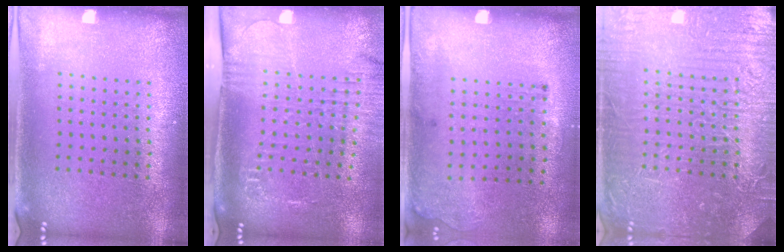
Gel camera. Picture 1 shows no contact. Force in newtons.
{"total": 1.9, "press": 1.8, "slide": 0.8}
{"total": 1.8, "press": 1.2, "slide": 1.3}
{"total": 7.6, "press": 7.5, "slide": 0.9}